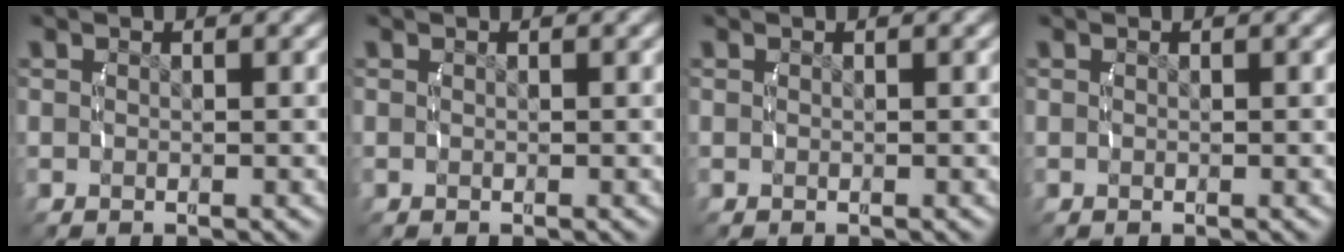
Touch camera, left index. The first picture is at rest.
{"total": 0.0}
{"total": 0.0}
{"total": 0.0}